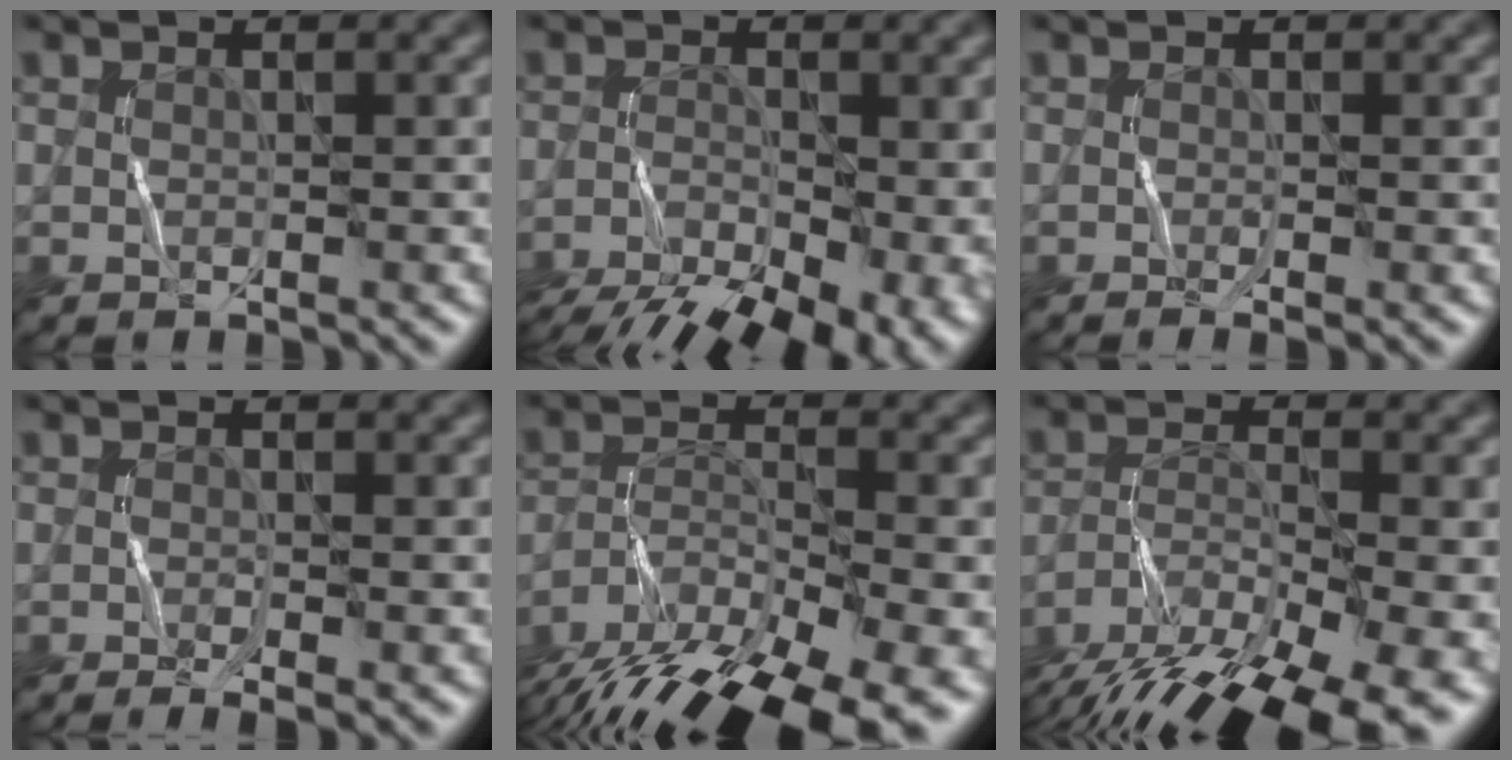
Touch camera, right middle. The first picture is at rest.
{"total": 13.7, "force": [-9.3, 5.8, 8.1], "torque": [-0.117, -0.040, -0.120]}
{"total": 0.9, "force": [-0.4, 0.0, 0.8], "torque": [-0.015, -0.005, -0.006]}
{"total": 1.8, "force": [-0.9, 0.2, 1.5], "torque": [-0.028, -0.004, -0.016]}
{"total": 15.5, "force": [-12.4, 4.9, 7.7], "torque": [-0.158, -0.043, -0.173]}
{"total": 14.4, "force": [-11.0, 4.9, 8.0], "torque": [-0.160, -0.044, -0.152]}